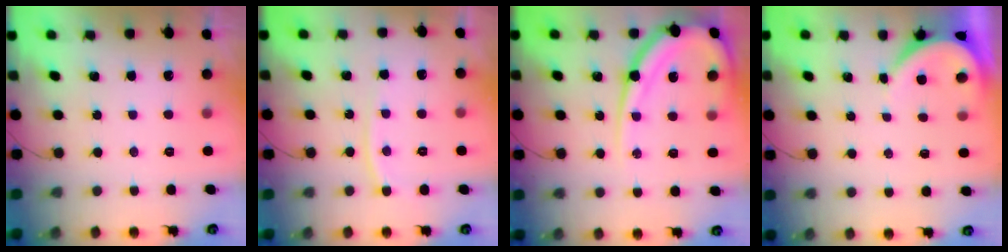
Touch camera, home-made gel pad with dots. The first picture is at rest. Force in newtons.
{"total": 8.0, "press": 7.9, "slide": 1.1}
{"total": 16.7, "press": 16.6, "slide": 1.8}
{"total": 3.5, "press": 3.4, "slide": 0.5}